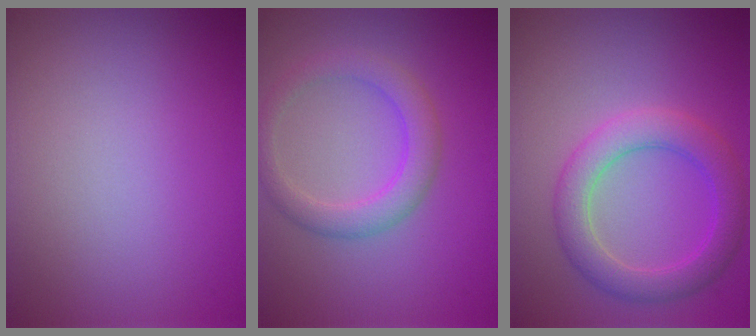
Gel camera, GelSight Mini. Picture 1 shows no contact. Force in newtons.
{"total": 3.1, "press": 3.1, "slide": 0.1}
{"total": 3.6, "press": 3.6, "slide": 0.3}